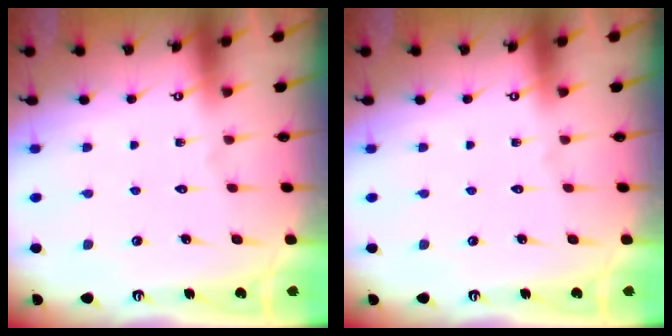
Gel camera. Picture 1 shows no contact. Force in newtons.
{"total": 0.0}